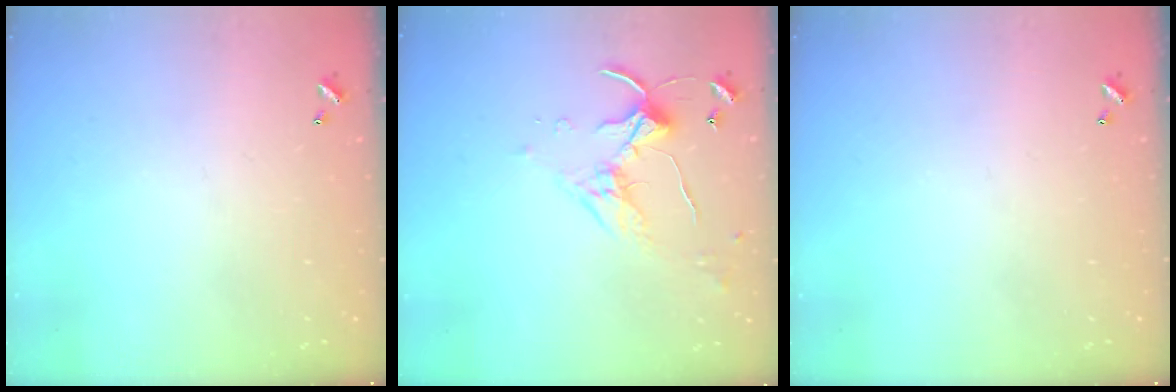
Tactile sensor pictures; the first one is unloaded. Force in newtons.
{"total": 4.6, "press": 4.5, "slide": 0.7}
{"total": 0.0}